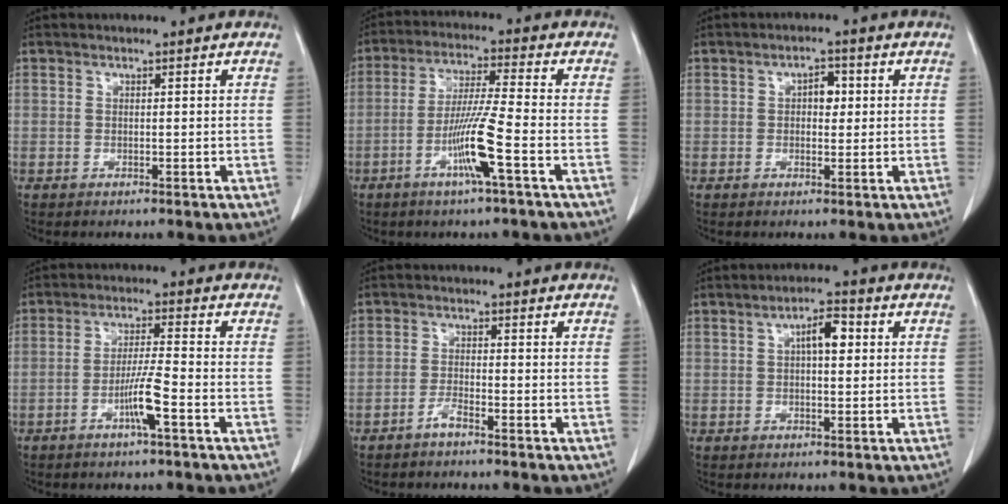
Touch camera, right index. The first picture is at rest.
{"total": 9.0, "force": [-3.6, -0.8, 8.2], "torque": [-0.161, -0.010, -0.071]}
{"total": 2.9, "force": [0.6, 1.7, 2.3], "torque": [-0.032, 0.010, 0.008]}
{"total": 5.4, "force": [-2.4, -0.4, 4.8], "torque": [-0.094, -0.004, -0.046]}
{"total": 1.9, "force": [-1.5, 0.2, 1.0], "torque": [-0.022, 0.000, -0.032]}
{"total": 4.6, "force": [1.1, 1.6, 4.2], "torque": [-0.068, 0.012, 0.016]}